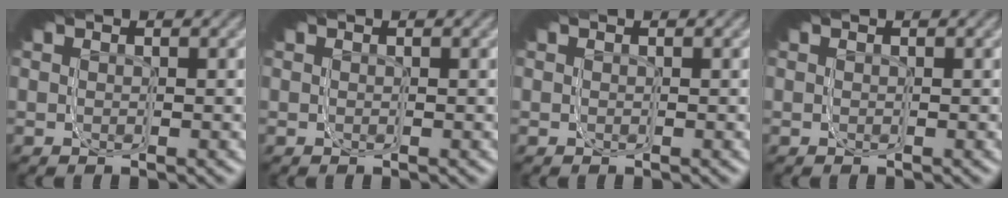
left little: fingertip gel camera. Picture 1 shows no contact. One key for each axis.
{"total": 0.0}
{"total": 0.7, "fx": -0.1, "fy": -0.4, "fz": -0.6, "tx": 0.009, "ty": -0.001, "tz": 0.000}
{"total": 0.0}